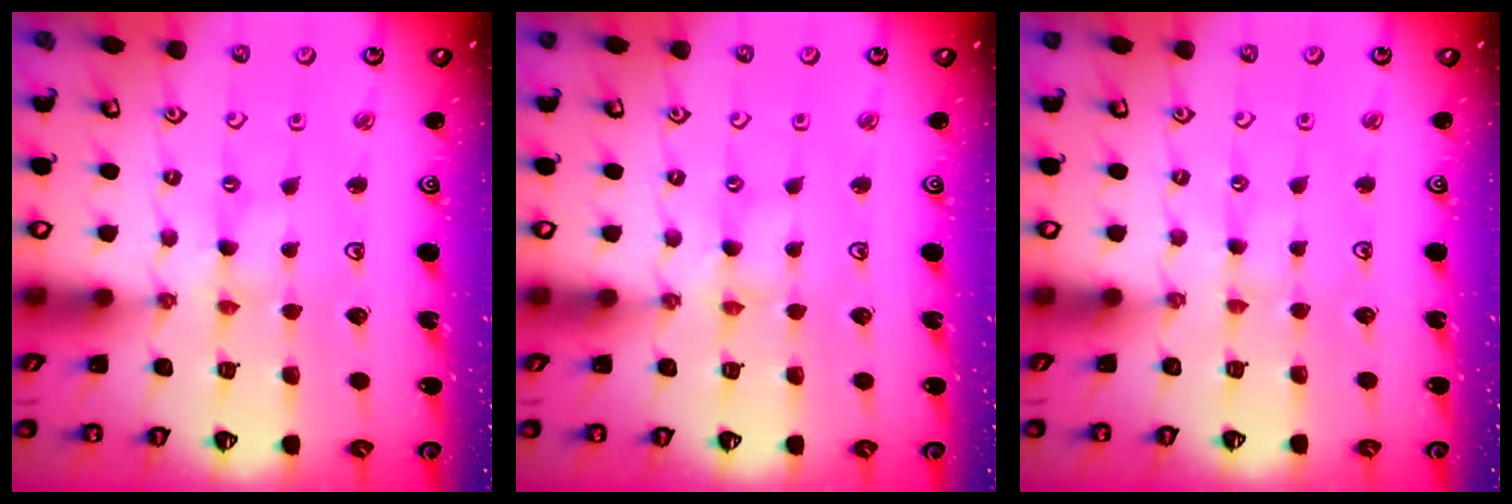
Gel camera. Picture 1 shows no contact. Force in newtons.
{"total": 1.2, "press": 1.1, "slide": 0.2}
{"total": 0.0}